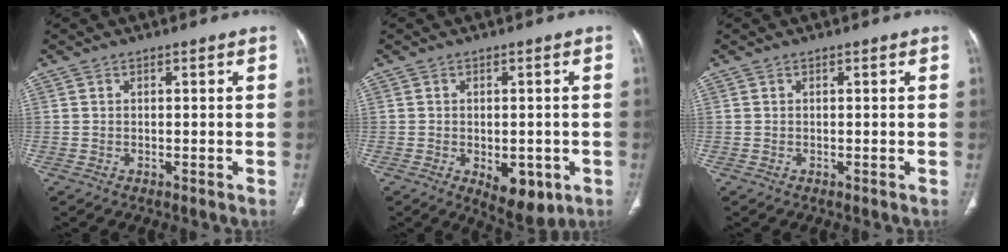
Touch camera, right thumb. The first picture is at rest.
{"total": 7.8, "force": [-2.6, 4.2, 6.1], "torque": [-0.063, -0.002, -0.020]}
{"total": 0.0}